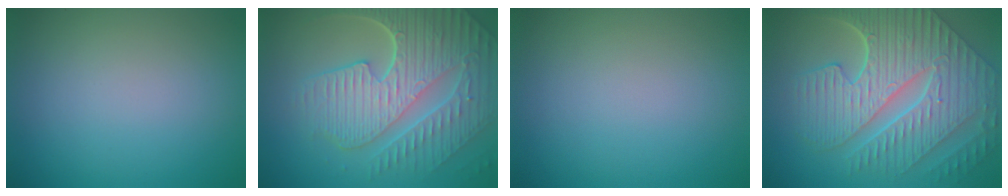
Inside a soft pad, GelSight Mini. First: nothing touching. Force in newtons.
{"total": 9.3, "press": 6.2, "slide": 6.9}
{"total": 0.0}
{"total": 10.4, "press": 7.3, "slide": 7.4}